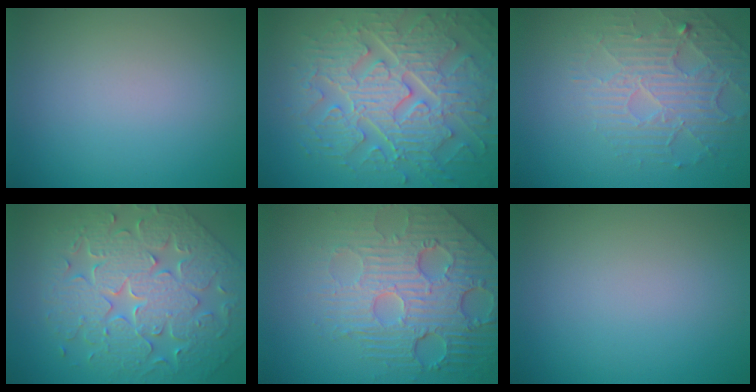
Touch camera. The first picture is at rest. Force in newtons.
{"total": 9.3, "press": 6.8, "slide": 6.4}
{"total": 4.7, "press": 3.5, "slide": 3.1}
{"total": 7.5, "press": 6.5, "slide": 3.6}
{"total": 7.7, "press": 5.6, "slide": 5.3}
{"total": 0.0}